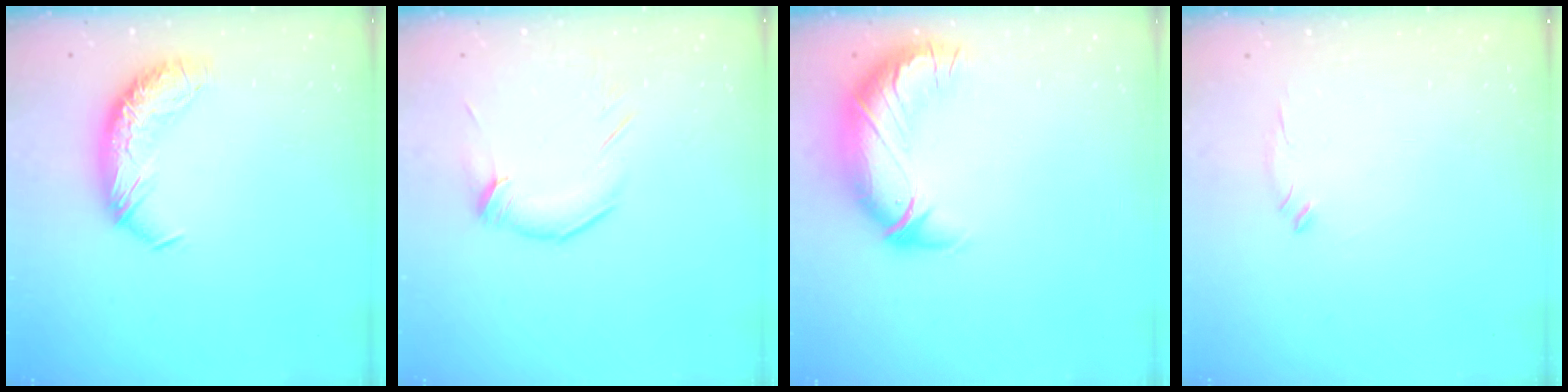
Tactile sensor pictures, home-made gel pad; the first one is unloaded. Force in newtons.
{"total": 2.1, "press": 2.1, "slide": 0.5}
{"total": 2.6, "press": 0.7, "slide": 2.5}
{"total": 6.2, "press": 6.1, "slide": 1.2}